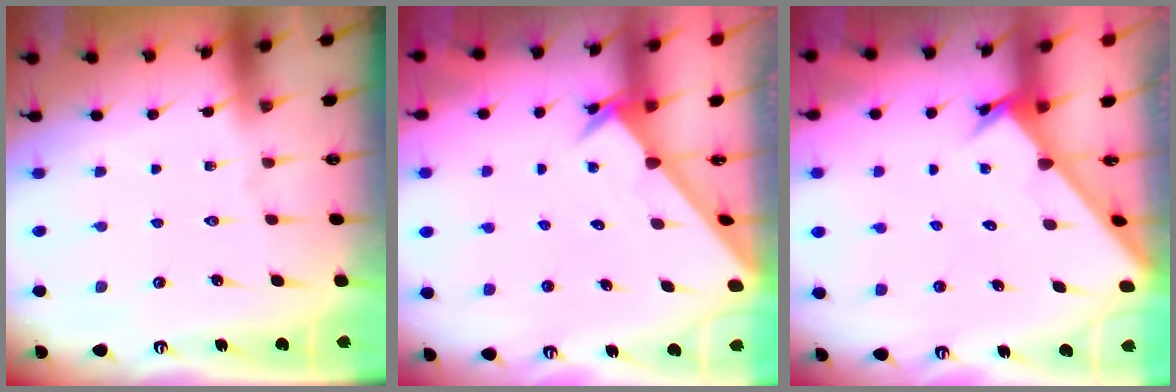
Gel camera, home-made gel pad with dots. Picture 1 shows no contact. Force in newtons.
{"total": 2.5, "press": 2.5, "slide": 0.2}
{"total": 2.2, "press": 2.2, "slide": 0.1}